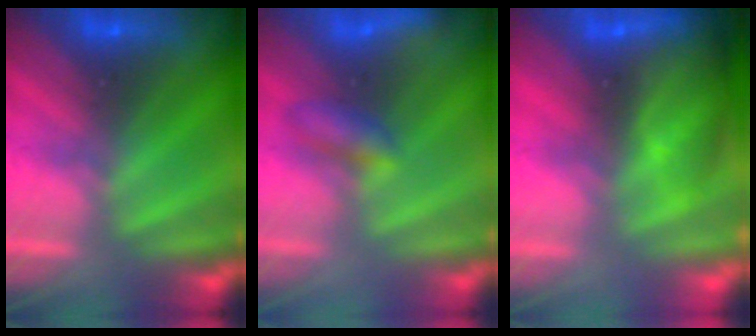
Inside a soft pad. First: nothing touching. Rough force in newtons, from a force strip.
{"total": 2.1}
{"total": 10.3}